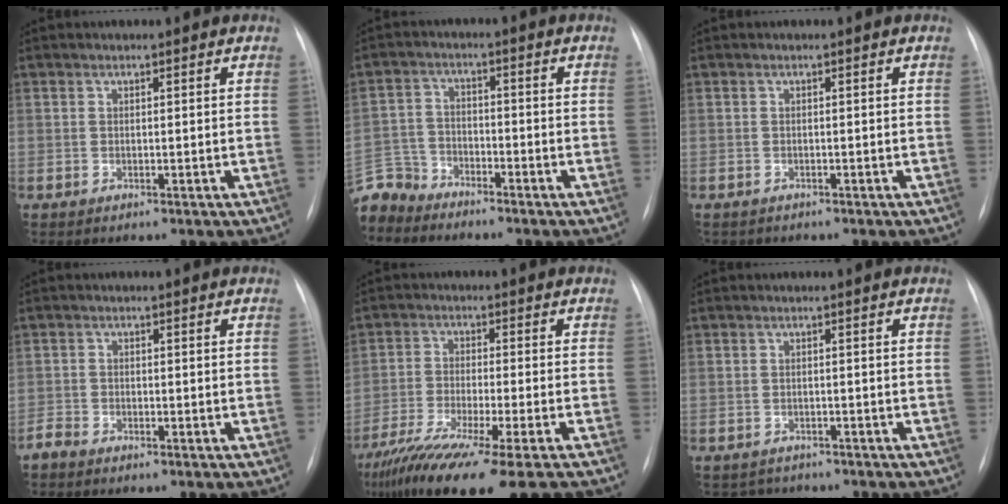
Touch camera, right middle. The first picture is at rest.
{"total": 7.0, "force": [-6.6, 2.2, -0.2], "torque": [0.000, 0.003, -0.137]}
{"total": 2.4, "force": [-2.0, 1.2, 0.3], "torque": [-0.006, 0.001, -0.025]}
{"total": 1.5, "force": [-1.4, 0.4, 0.3], "torque": [-0.006, -0.001, -0.027]}
{"total": 17.2, "force": [-13.3, -0.6, 10.9], "torque": [-0.176, -0.054, -0.218]}
{"total": 3.0, "force": [-2.7, 1.2, -0.5], "torque": [0.005, 0.001, -0.039]}